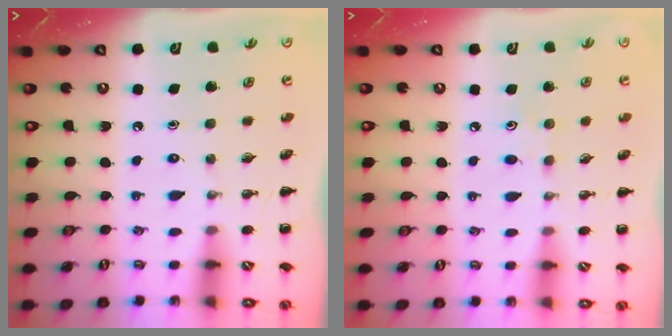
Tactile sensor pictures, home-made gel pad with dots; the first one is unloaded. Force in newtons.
{"total": 3.8, "press": 3.7, "slide": 1.0}